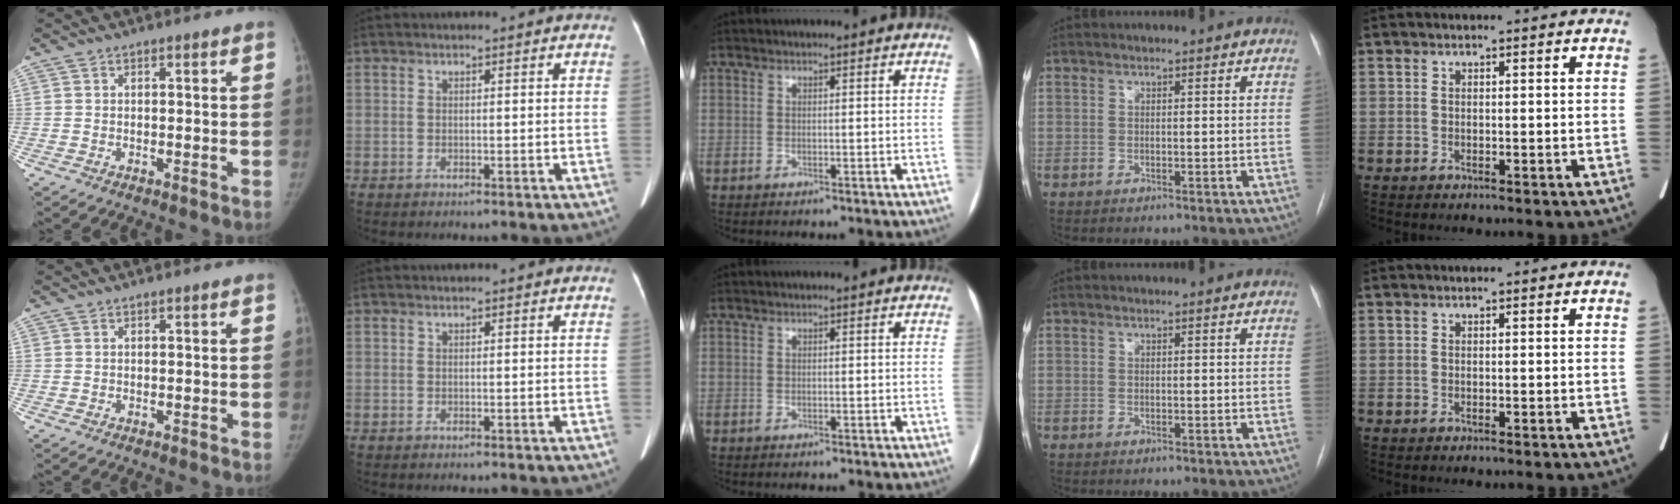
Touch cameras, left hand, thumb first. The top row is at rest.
{}